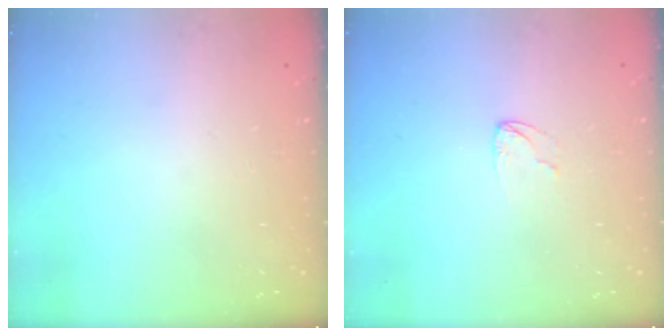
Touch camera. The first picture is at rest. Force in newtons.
{"total": 3.7, "press": 3.7, "slide": 0.3}